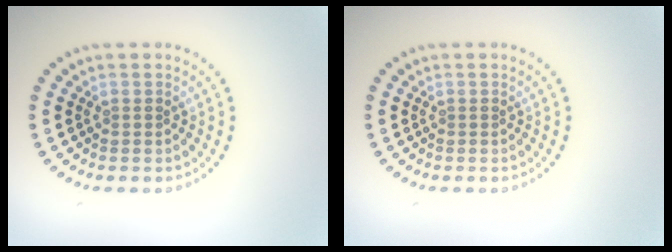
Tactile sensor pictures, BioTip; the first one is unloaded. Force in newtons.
{"total": 0.0}